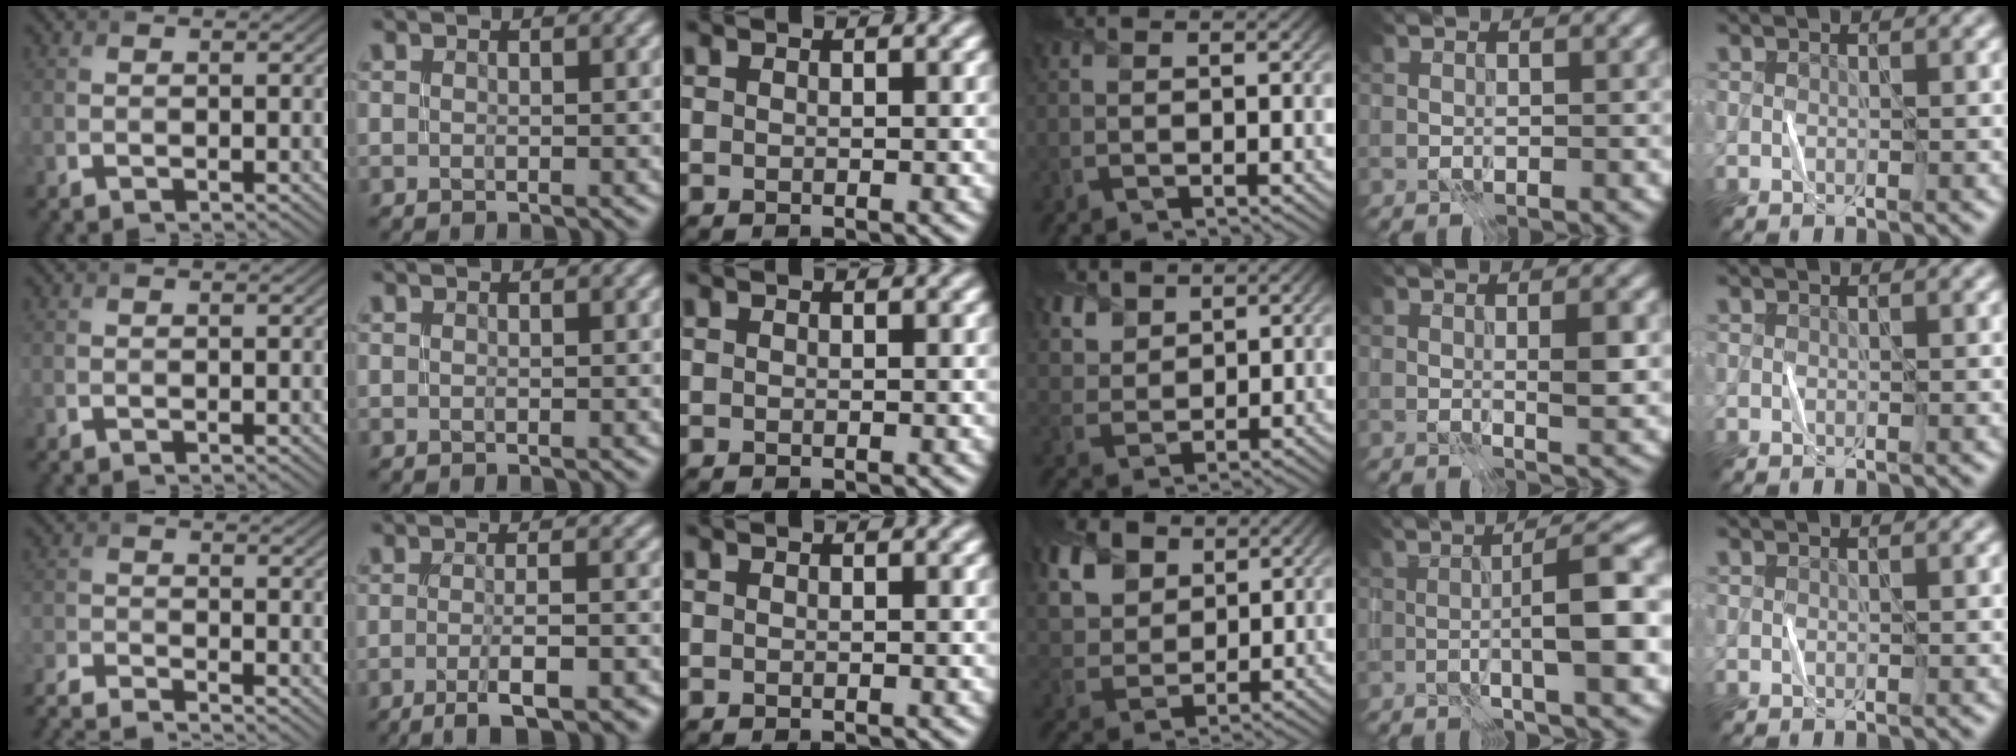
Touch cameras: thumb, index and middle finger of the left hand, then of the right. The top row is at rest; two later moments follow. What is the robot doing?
{"motion": "fold", "object": "shorts"}